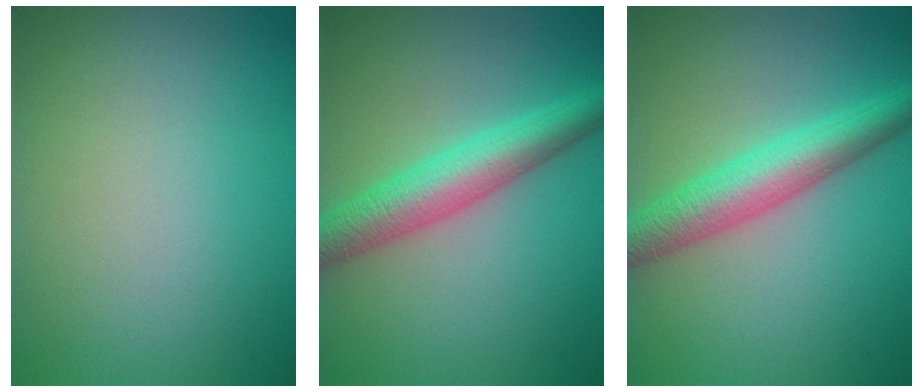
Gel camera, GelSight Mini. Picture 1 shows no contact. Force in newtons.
{"total": 5.4, "press": 5.4, "slide": 0.1}
{"total": 5.4, "press": 5.4, "slide": 0.1}